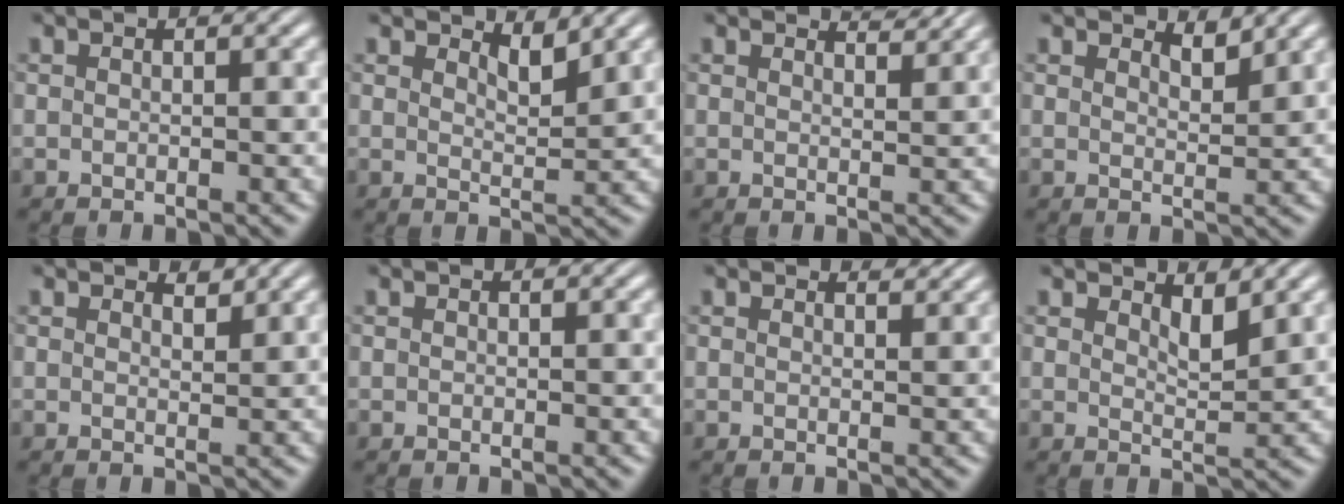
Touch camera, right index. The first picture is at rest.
{"total": 2.3, "force": [2.1, 0.0, 1.0], "torque": [-0.012, -0.014, 0.039]}
{"total": 2.0, "force": [1.9, -0.4, 0.5], "torque": [0.002, -0.004, 0.030]}
{"total": 1.9, "force": [1.9, -0.2, 0.5], "torque": [-0.002, -0.012, 0.034]}
{"total": 1.3, "force": [1.3, -0.2, 0.1], "torque": [0.008, -0.006, 0.023]}
{"total": 0.0}
{"total": 1.3, "force": [1.3, -0.2, 0.3], "torque": [0.006, -0.002, 0.019]}
{"total": 2.4, "force": [2.0, 0.2, 1.3], "torque": [-0.013, -0.015, 0.037]}